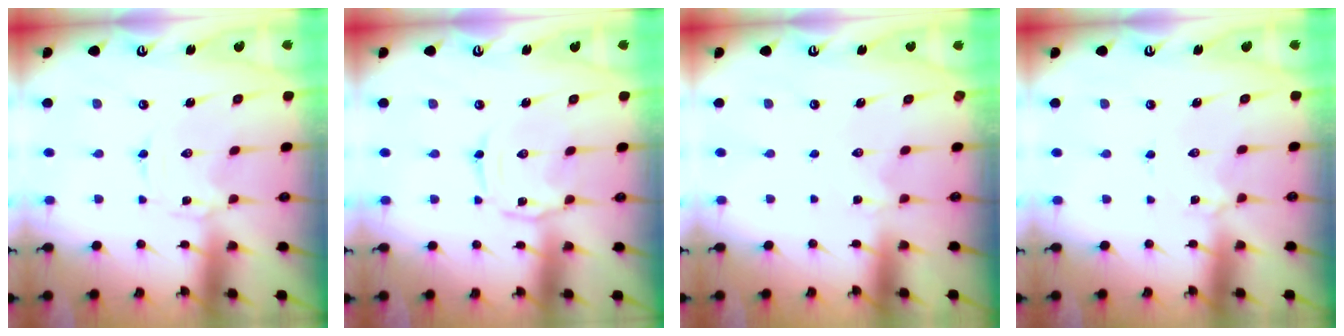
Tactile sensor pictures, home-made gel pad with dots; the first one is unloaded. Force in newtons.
{"total": 2.0, "press": 2.0, "slide": 0.3}
{"total": 0.0}
{"total": 1.4, "press": 1.3, "slide": 0.3}